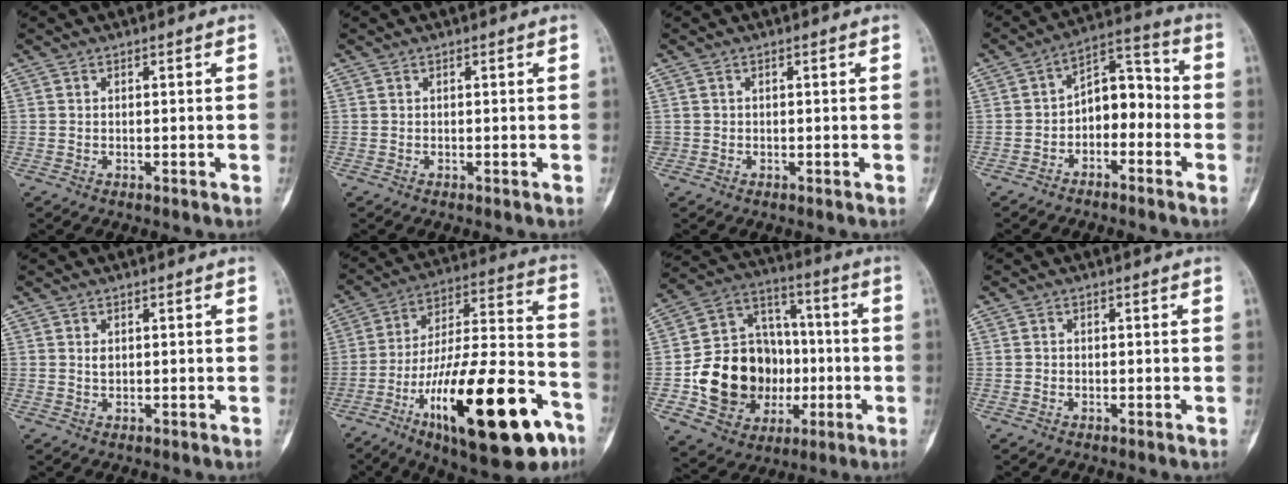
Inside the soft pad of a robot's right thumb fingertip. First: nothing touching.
{"total": 0.0}
{"total": 0.6, "force": [-0.1, 0.6, 0.0], "torque": [0.004, 0.005, -0.002]}
{"total": 9.5, "force": [-2.6, 6.0, 6.8], "torque": [-0.074, 0.051, -0.056]}
{"total": 1.0, "force": [0.3, 0.7, 0.7], "torque": [-0.009, -0.001, 0.007]}
{"total": 30.0, "force": [-13.9, 9.8, 24.7], "torque": [-0.380, 0.067, -0.214]}
{"total": 21.1, "force": [-3.2, 17.1, 12.0], "torque": [-0.157, 0.038, -0.039]}
{"total": 0.5, "force": [-0.1, 0.5, 0.1], "torque": [0.000, 0.003, -0.005]}